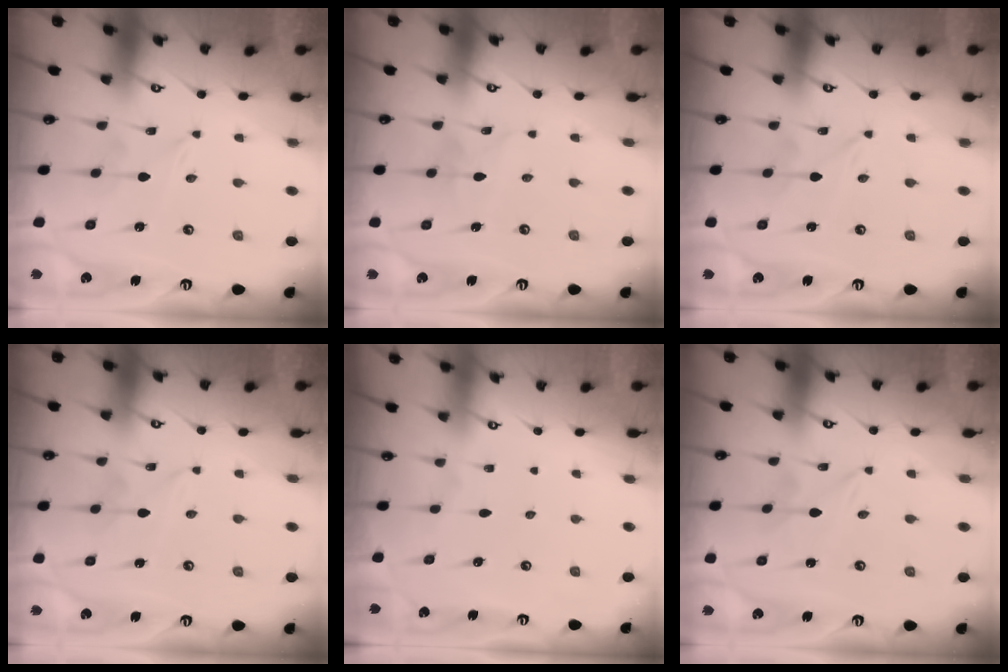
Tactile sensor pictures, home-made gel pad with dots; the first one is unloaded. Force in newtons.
{"total": 2.6, "press": 2.6, "slide": 0.2}
{"total": 0.0}
{"total": 2.3, "press": 2.3, "slide": 0.2}
{"total": 0.0}
{"total": 0.0}